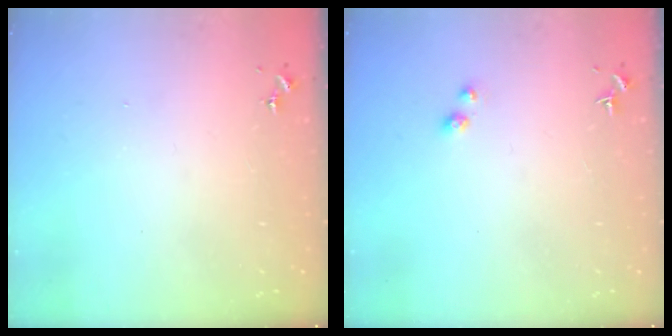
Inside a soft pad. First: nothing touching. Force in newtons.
{"total": 2.9, "press": 2.9, "slide": 0.2}